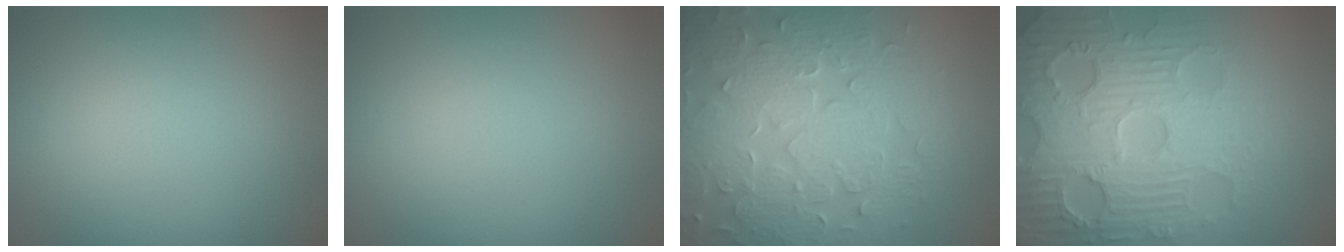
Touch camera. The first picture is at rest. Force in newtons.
{"total": 0.0}
{"total": 8.7, "press": 6.3, "slide": 6.0}
{"total": 8.0, "press": 7.8, "slide": 1.7}